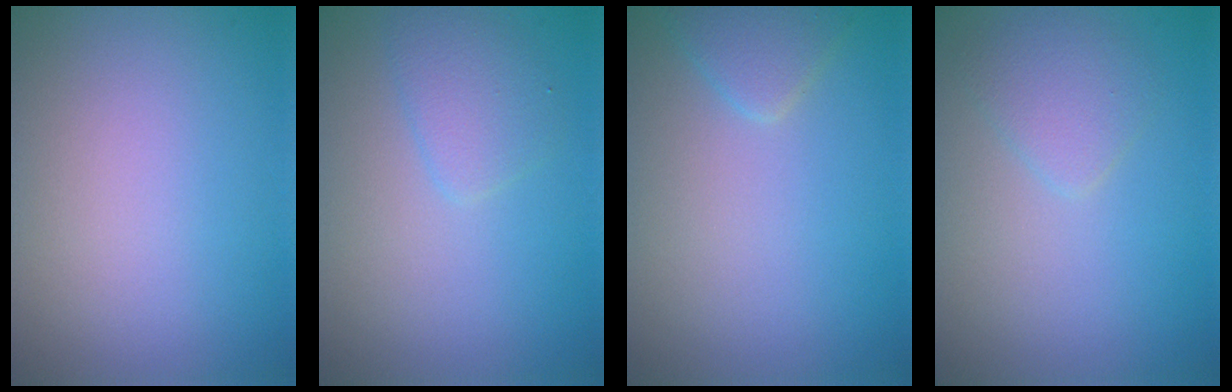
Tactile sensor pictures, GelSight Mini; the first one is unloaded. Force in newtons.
{"total": 1.9, "press": 1.9, "slide": 0.0}
{"total": 1.9, "press": 1.9, "slide": 0.1}
{"total": 1.9, "press": 1.9, "slide": 0.1}